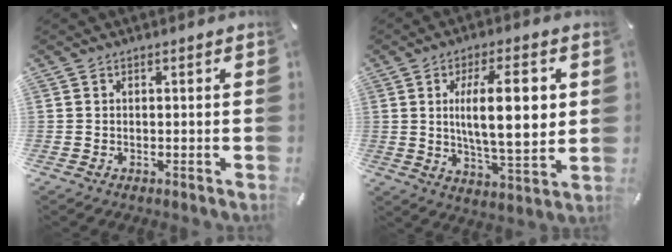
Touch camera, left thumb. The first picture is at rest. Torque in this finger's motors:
{"motor_torque": [2.53, 2.48, 2.15, -0.30, 0.58]}